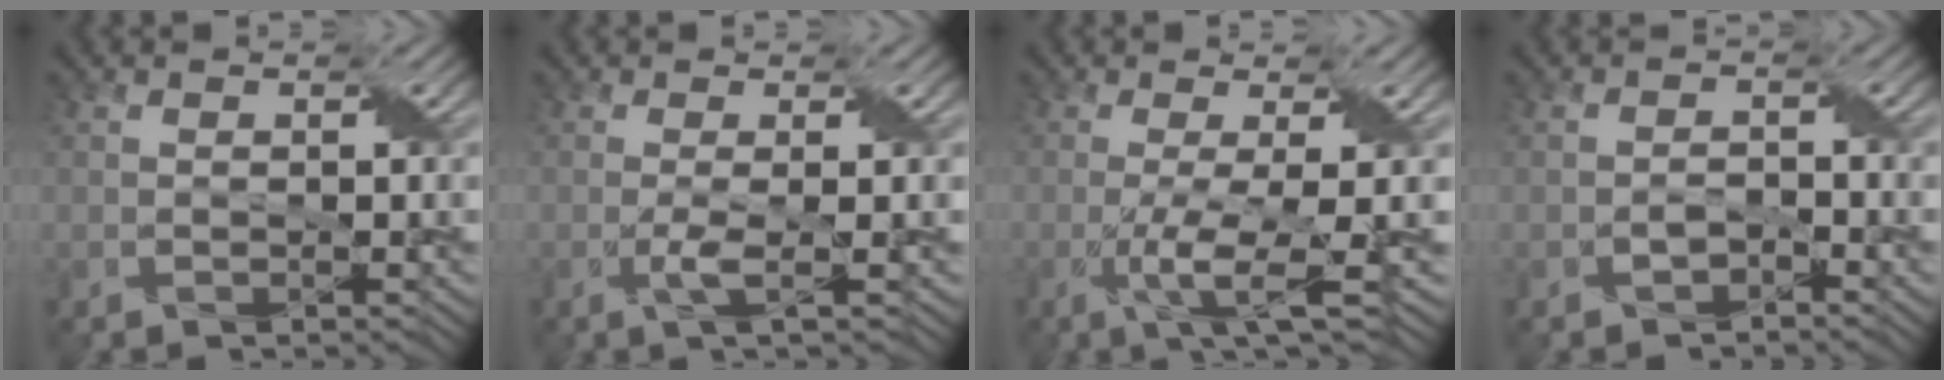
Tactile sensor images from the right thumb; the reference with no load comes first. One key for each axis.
{"total": 2.1, "fx": -0.3, "fy": 0.3, "fz": 2.0, "tx": -0.042, "ty": 0.001, "tz": -0.012}
{"total": 5.8, "fx": -1.4, "fy": 1.1, "fz": 5.6, "tx": -0.099, "ty": 0.001, "tz": -0.030}
{"total": 1.3, "fx": -1.0, "fy": 0.6, "fz": 0.4, "tx": -0.009, "ty": 0.002, "tz": -0.021}